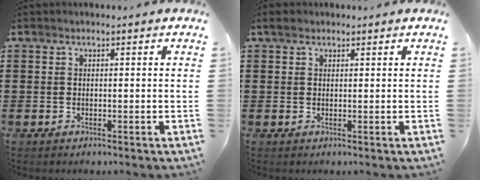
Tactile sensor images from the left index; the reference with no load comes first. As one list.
[{"total": 1.4, "force": [0.9, 0.8, 0.6], "torque": [-0.014, 0.006, 0.018]}]